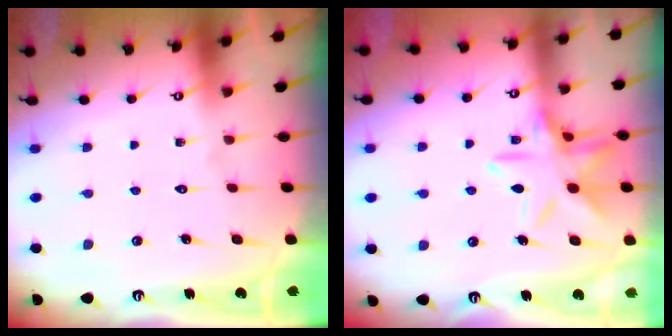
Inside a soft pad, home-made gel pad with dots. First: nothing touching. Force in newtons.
{"total": 13.5, "press": 13.4, "slide": 1.0}